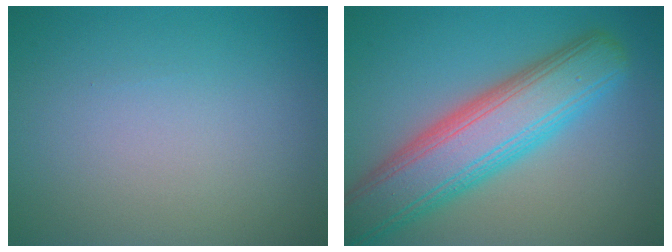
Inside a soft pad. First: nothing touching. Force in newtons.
{"total": 9.0, "press": 9.0, "slide": 0.2}